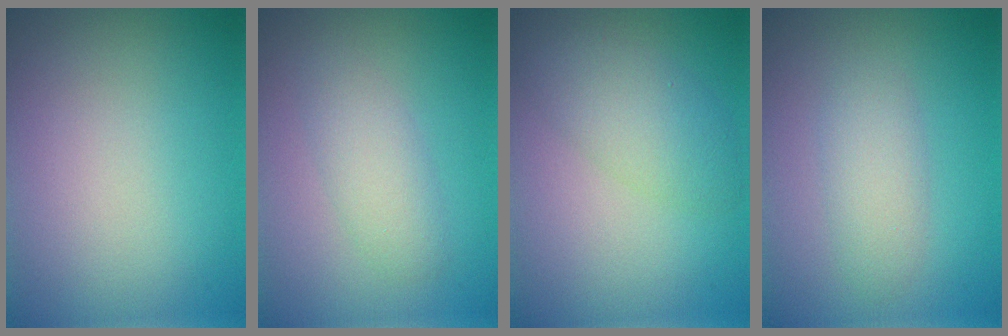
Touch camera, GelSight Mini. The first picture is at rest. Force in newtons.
{"total": 2.4, "press": 2.4, "slide": 0.1}
{"total": 3.7, "press": 3.7, "slide": 0.0}
{"total": 2.4, "press": 2.4, "slide": 0.0}